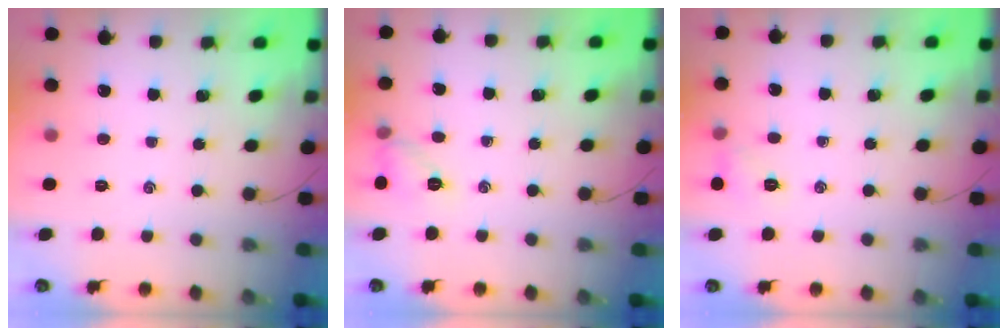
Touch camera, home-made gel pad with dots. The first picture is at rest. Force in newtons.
{"total": 6.9, "press": 6.7, "slide": 1.6}
{"total": 5.0, "press": 4.7, "slide": 1.5}